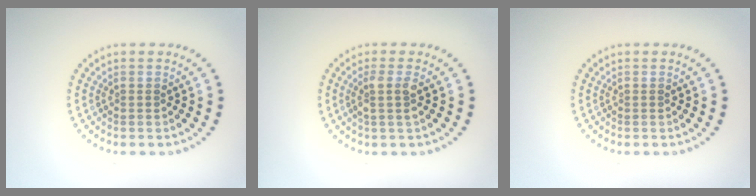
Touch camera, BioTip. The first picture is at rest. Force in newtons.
{"total": 1.8, "press": 1.5, "slide": 1.0}
{"total": 0.0}